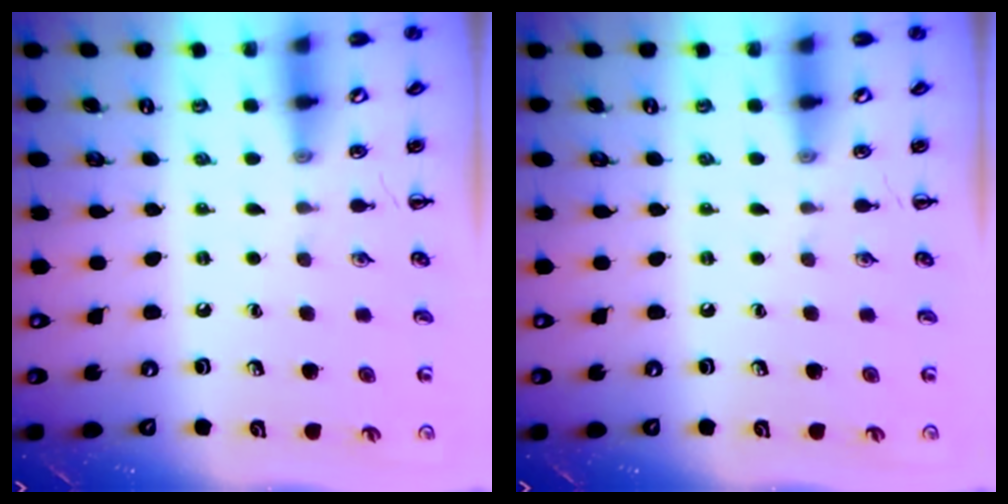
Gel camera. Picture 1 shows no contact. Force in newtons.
{"total": 0.0}